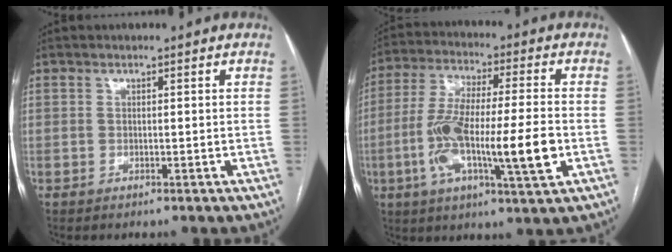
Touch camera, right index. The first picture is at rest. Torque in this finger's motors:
{"motor_torque": [1.69, -0.45, 0.98, 0.21]}